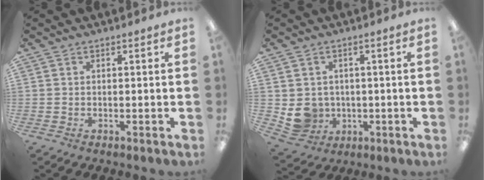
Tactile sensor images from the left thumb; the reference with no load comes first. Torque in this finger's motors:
{"motor_torque": [-0.29, 0.53, 0.37, -0.36, 0.03]}